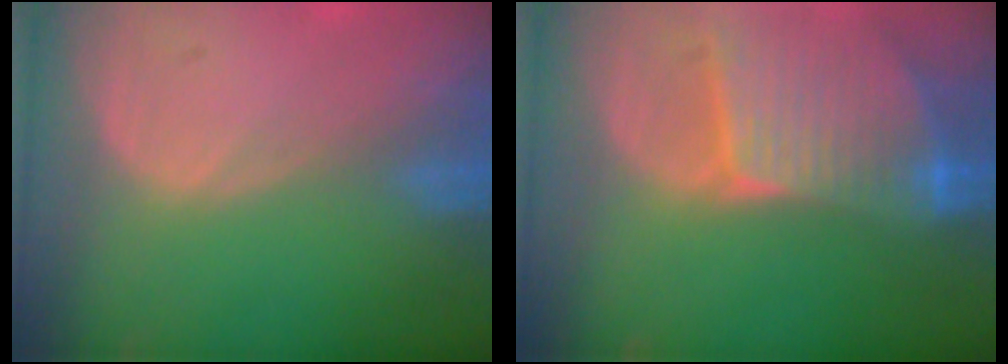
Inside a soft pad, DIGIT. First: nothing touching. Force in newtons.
{"total": 9.3, "press": 8.2, "slide": 4.4}